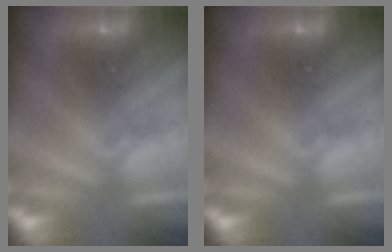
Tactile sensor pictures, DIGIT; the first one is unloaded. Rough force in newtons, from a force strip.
{"total": 0.0}